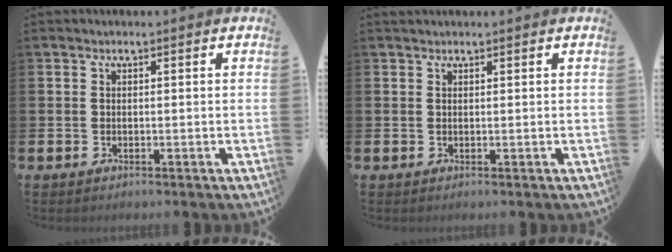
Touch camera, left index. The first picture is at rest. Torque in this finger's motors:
{"motor_torque": [0.10, 0.00, -0.02, 0.00]}